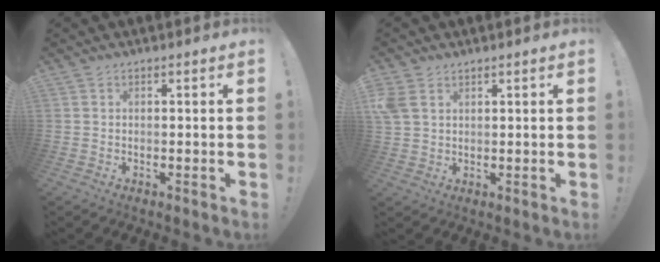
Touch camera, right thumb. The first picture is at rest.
{"total": 5.1, "force": [2.4, 3.5, 2.8], "torque": [-0.057, -0.004, 0.049]}